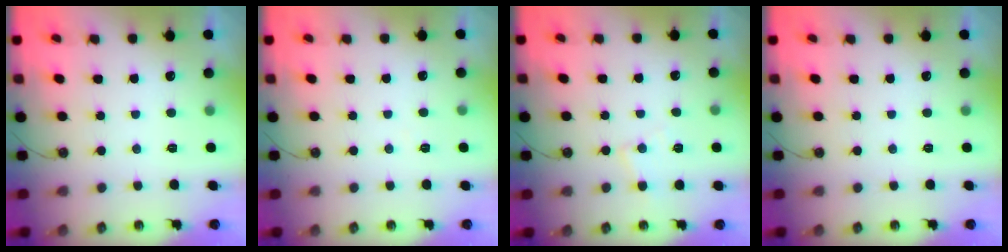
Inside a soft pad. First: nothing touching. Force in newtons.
{"total": 3.0, "press": 2.9, "slide": 0.6}
{"total": 6.4, "press": 6.4, "slide": 0.3}
{"total": 0.0}